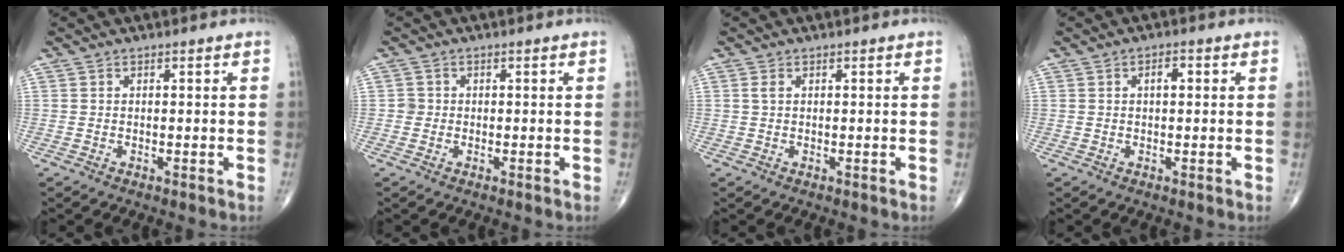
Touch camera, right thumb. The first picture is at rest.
{"total": 1.2, "force": [-0.1, 1.2, 0.1], "torque": [0.006, 0.004, -0.003]}
{"total": 0.9, "force": [0.3, 0.5, 0.7], "torque": [-0.017, 0.007, 0.007]}
{"total": 2.2, "force": [0.5, 1.0, 1.8], "torque": [-0.025, 0.004, 0.005]}